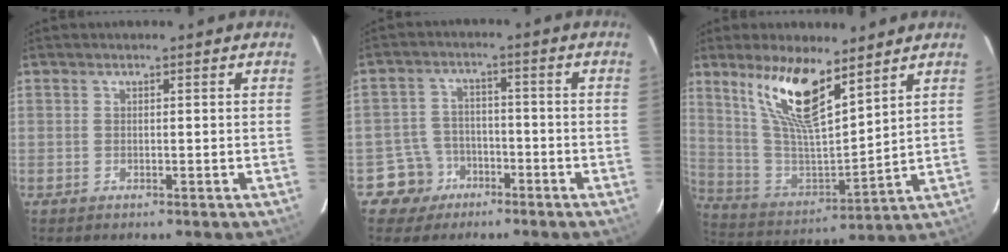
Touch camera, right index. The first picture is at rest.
{"total": 6.4, "force": [-3.8, 5.2, 0.2], "torque": [-0.025, 0.026, -0.060]}
{"total": 15.4, "force": [9.9, 4.4, 11.0], "torque": [-0.213, 0.001, 0.204]}